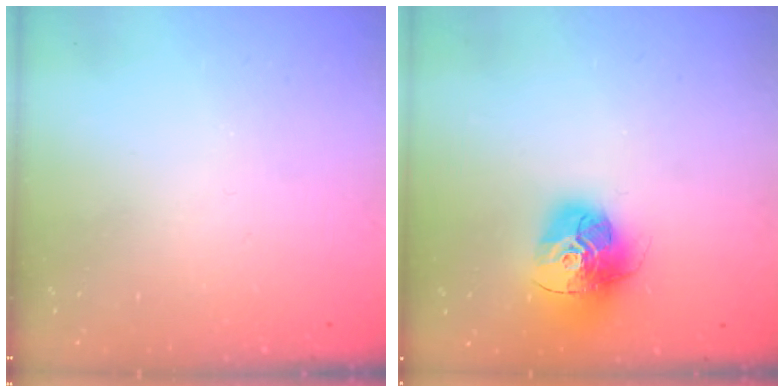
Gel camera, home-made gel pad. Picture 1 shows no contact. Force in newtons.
{"total": 16.0, "press": 16.0, "slide": 1.5}